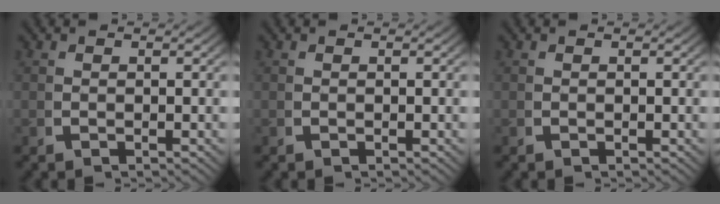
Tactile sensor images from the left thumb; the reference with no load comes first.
{"total": 0.0}
{"total": 0.0}